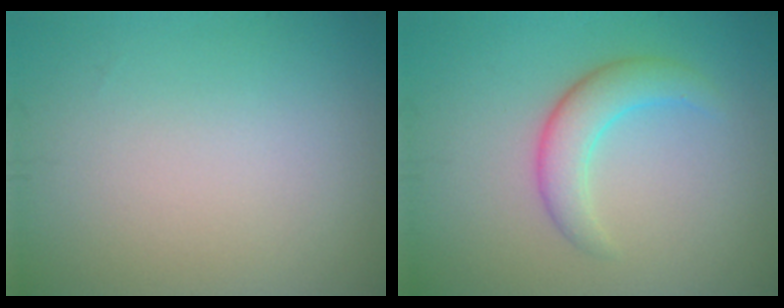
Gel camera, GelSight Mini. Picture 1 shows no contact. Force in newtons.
{"total": 3.4, "press": 3.4, "slide": 0.3}